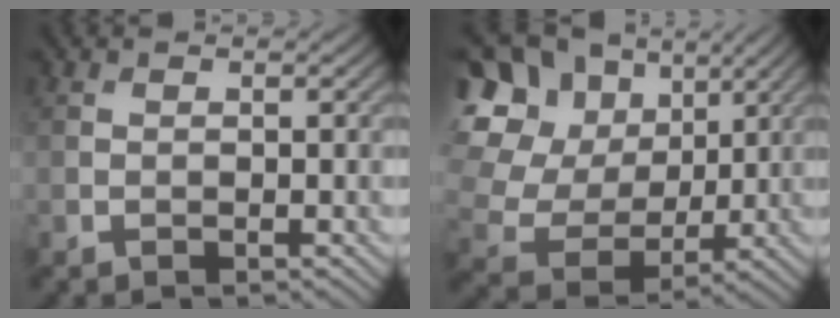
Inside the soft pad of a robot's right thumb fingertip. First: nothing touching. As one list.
[{"total": 18.5, "force": [6.3, 15.0, 8.8], "torque": [-0.286, 0.048, 0.137]}]